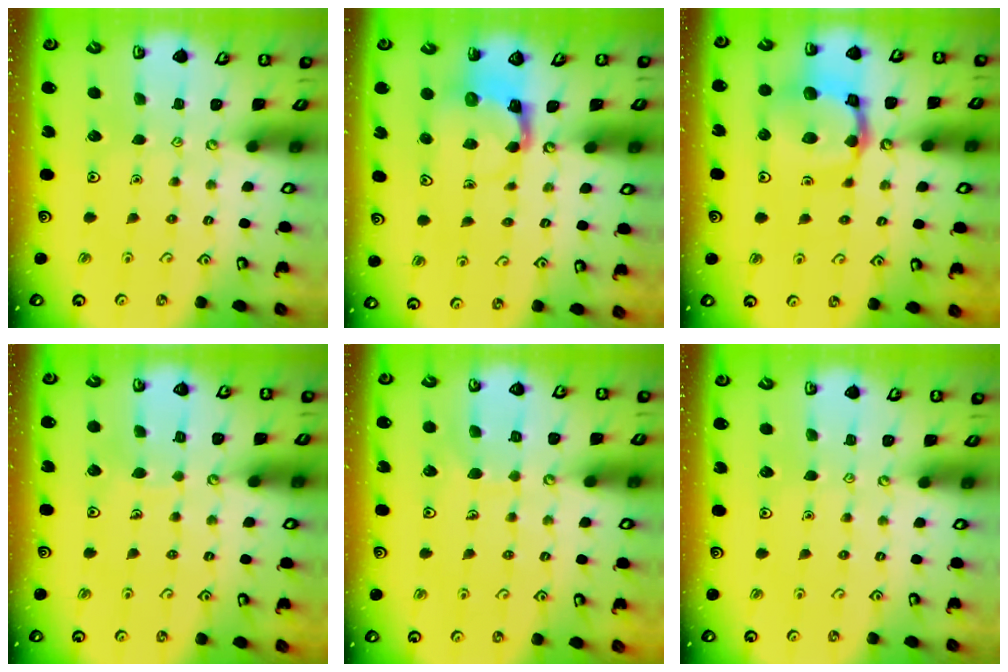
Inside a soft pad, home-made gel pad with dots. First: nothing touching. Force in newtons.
{"total": 3.9, "press": 3.8, "slide": 0.7}
{"total": 13.4, "press": 13.3, "slide": 1.6}
{"total": 3.2, "press": 3.2, "slide": 0.2}
{"total": 6.6, "press": 6.6, "slide": 0.5}
{"total": 0.0}